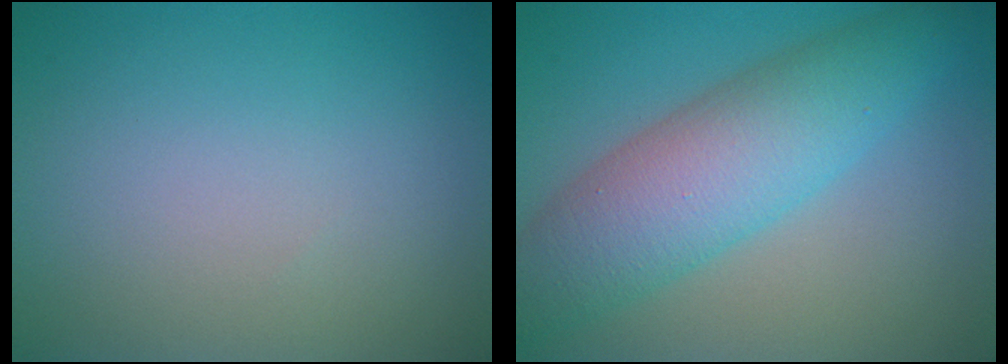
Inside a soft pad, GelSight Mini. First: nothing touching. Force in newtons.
{"total": 7.8, "press": 7.8, "slide": 0.1}